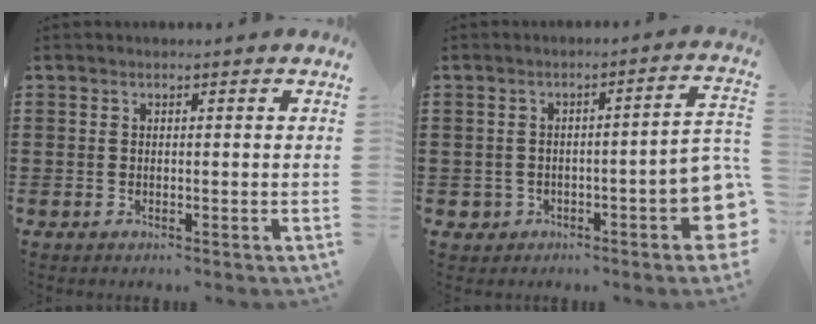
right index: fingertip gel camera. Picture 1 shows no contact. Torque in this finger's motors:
{"motor_torque": [1.22, 0.00, 0.47, 0.03]}